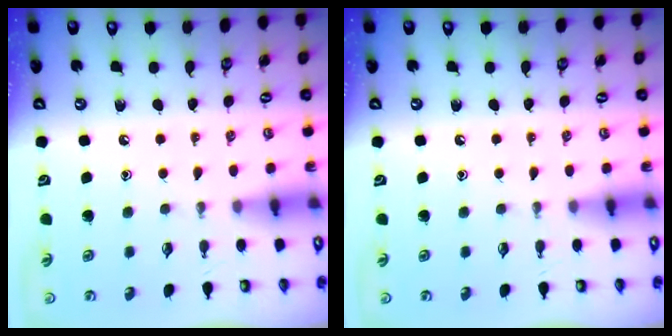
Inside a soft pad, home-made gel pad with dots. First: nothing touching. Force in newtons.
{"total": 0.0}